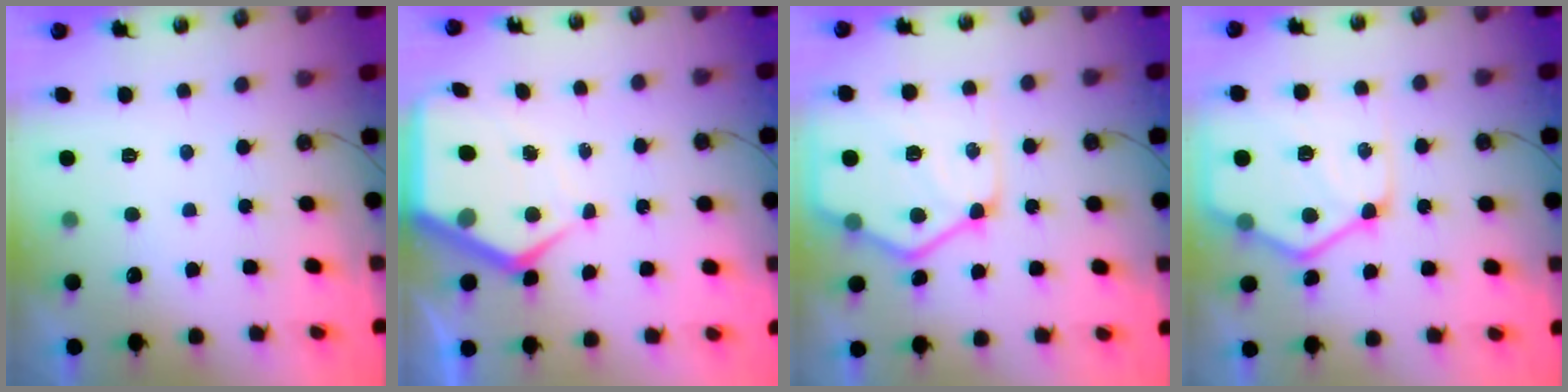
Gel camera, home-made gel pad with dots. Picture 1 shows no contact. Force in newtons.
{"total": 9.0, "press": 8.9, "slide": 0.8}
{"total": 16.5, "press": 16.4, "slide": 1.8}
{"total": 16.5, "press": 16.4, "slide": 1.8}